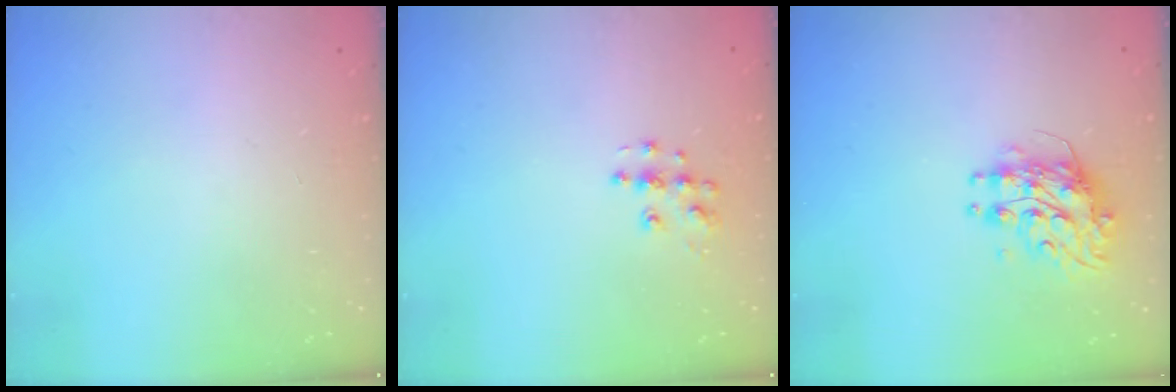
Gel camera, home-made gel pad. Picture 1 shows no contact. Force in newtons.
{"total": 7.9, "press": 7.9, "slide": 0.4}
{"total": 8.9, "press": 8.9, "slide": 0.5}